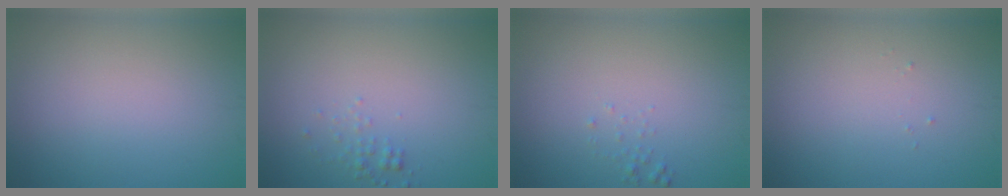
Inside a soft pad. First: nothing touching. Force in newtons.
{"total": 0.9, "press": 0.9, "slide": 0.0}
{"total": 0.5, "press": 0.5, "slide": 0.0}
{"total": 0.0}